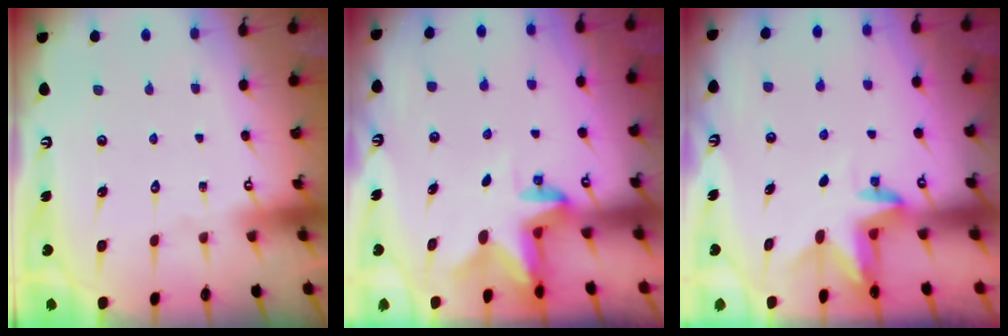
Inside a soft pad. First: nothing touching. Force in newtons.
{"total": 2.3, "press": 2.3, "slide": 0.4}
{"total": 3.4, "press": 3.3, "slide": 0.3}